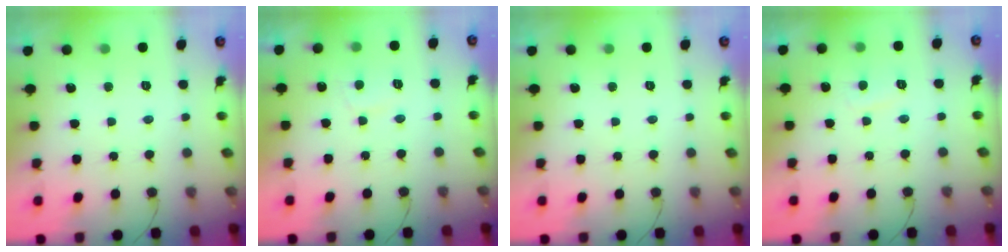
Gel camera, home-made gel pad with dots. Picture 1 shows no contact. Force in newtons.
{"total": 3.0, "press": 2.9, "slide": 0.7}
{"total": 0.0}
{"total": 2.6, "press": 2.5, "slide": 0.6}